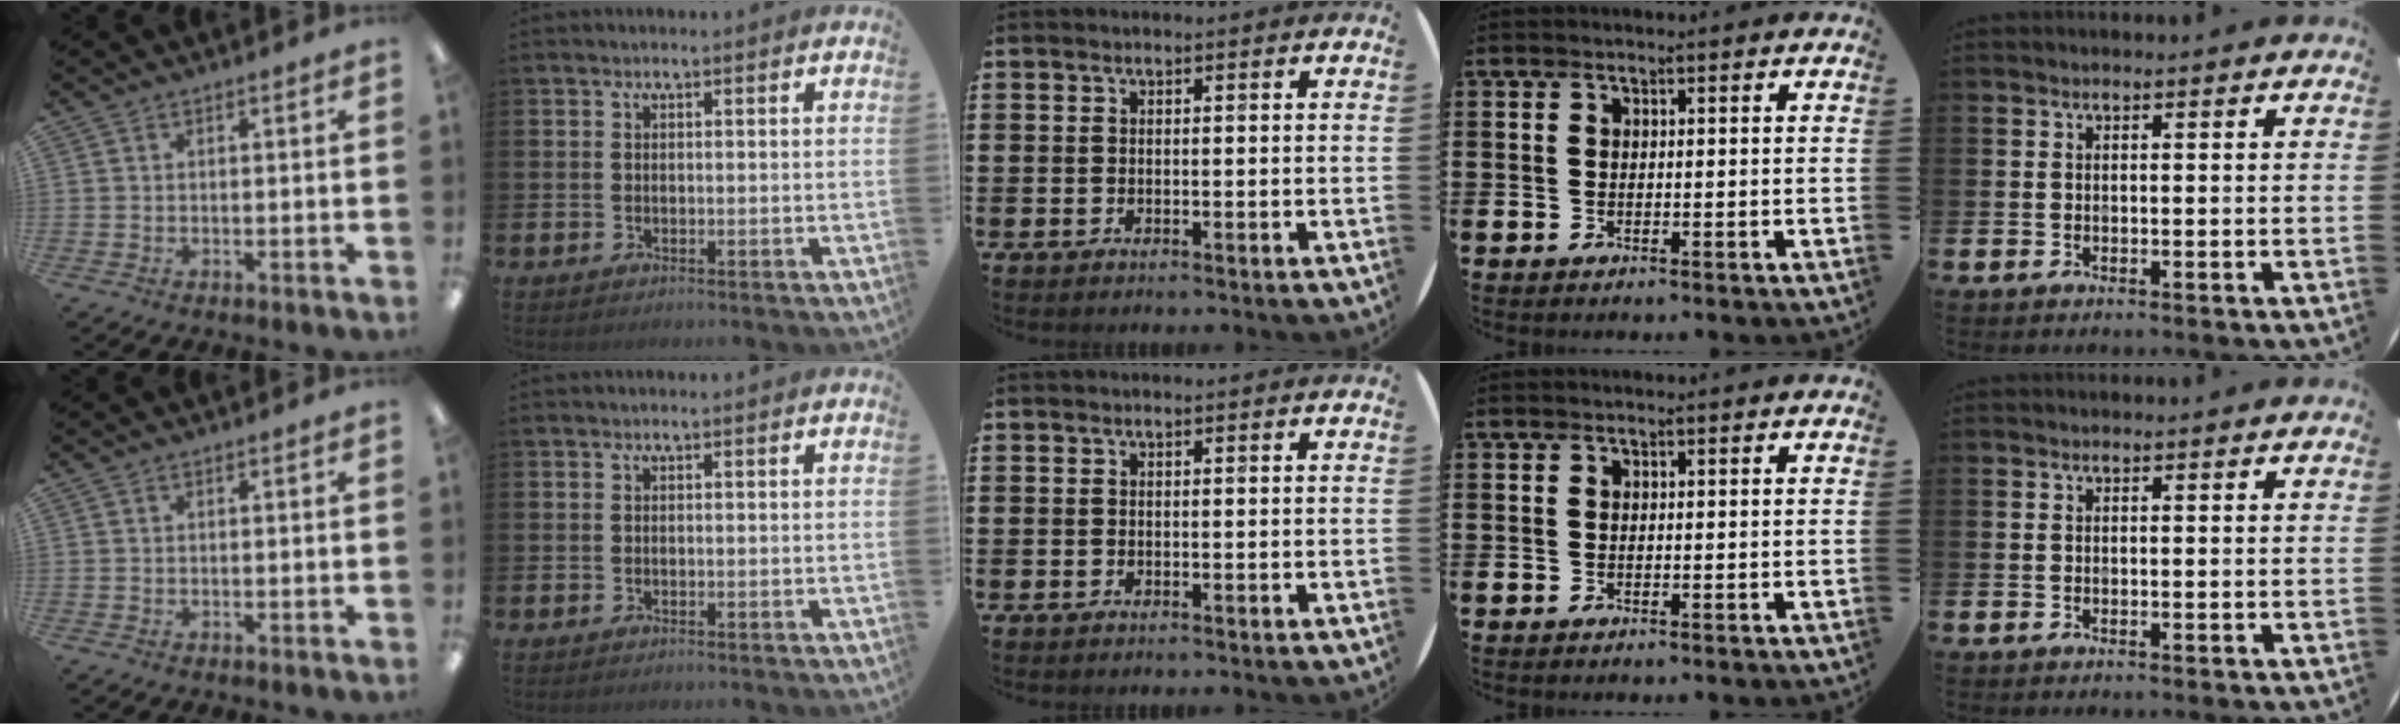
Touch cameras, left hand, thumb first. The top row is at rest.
{}